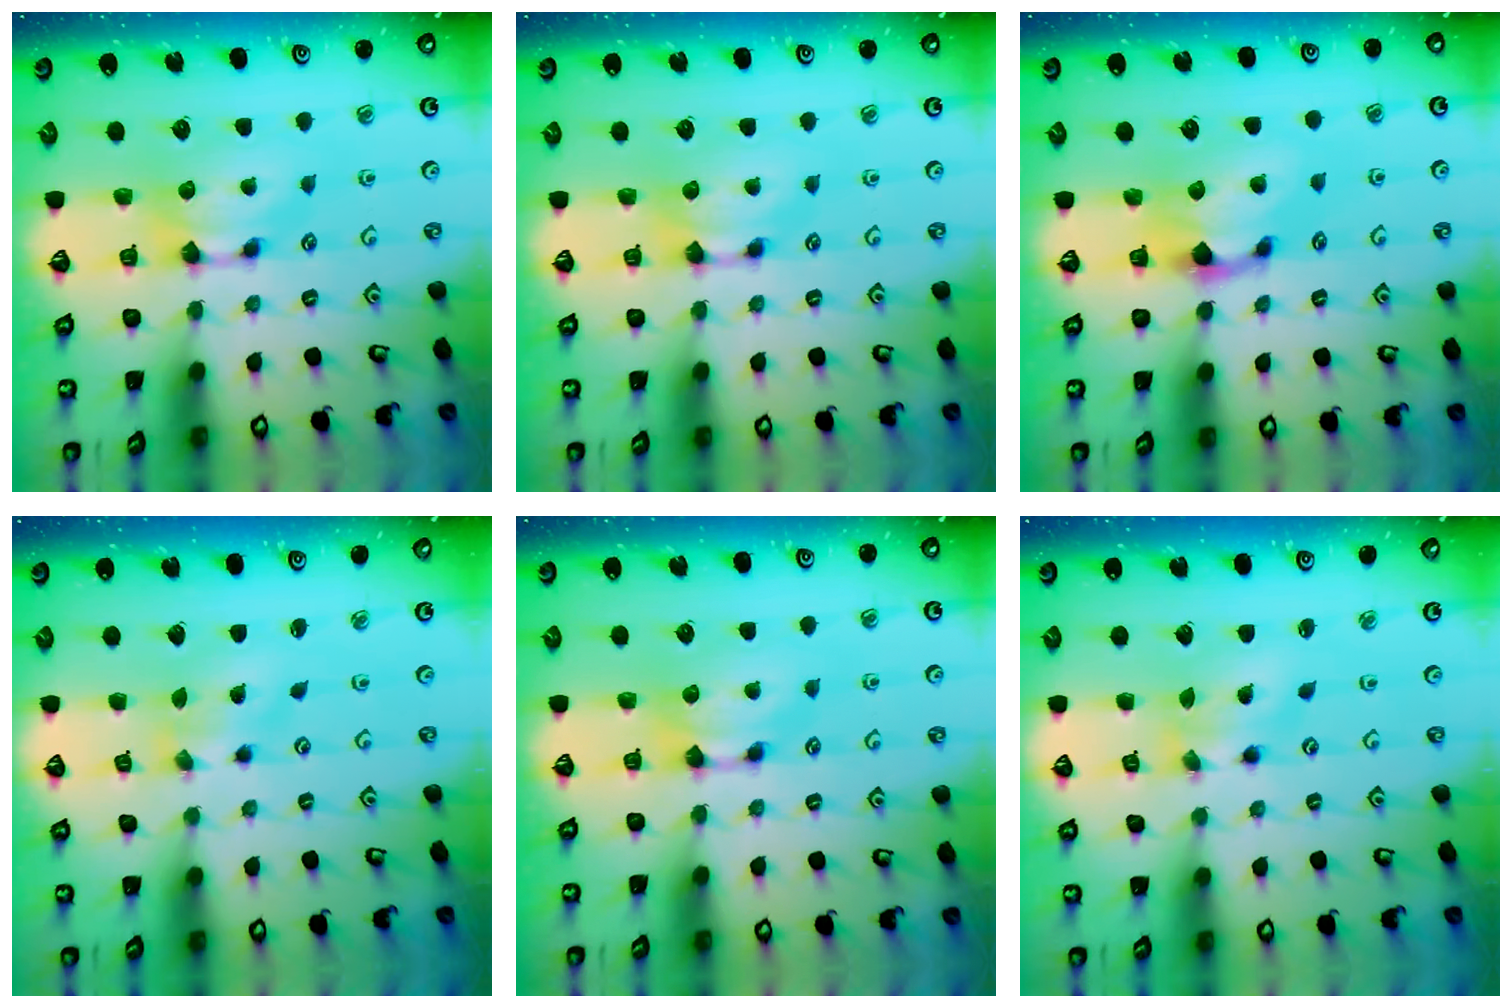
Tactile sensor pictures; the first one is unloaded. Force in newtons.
{"total": 0.0}
{"total": 1.4, "press": 0.8, "slide": 1.2}
{"total": 1.8, "press": 1.6, "slide": 0.9}
{"total": 0.0}
{"total": 1.4, "press": 0.4, "slide": 1.4}